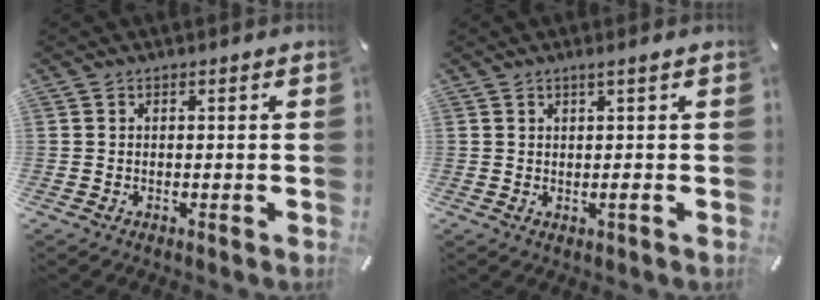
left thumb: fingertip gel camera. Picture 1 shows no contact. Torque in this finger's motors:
{"motor_torque": [-0.24, -0.04, 0.04, -0.02, 0.01]}